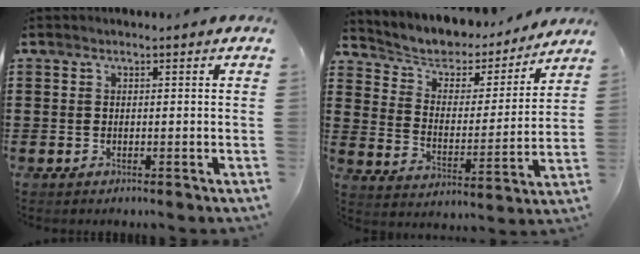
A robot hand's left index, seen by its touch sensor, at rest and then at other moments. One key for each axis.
{"total": 4.5, "fx": 3.8, "fy": 2.3, "fz": 0.8, "tx": -0.045, "ty": -0.031, "tz": 0.058}